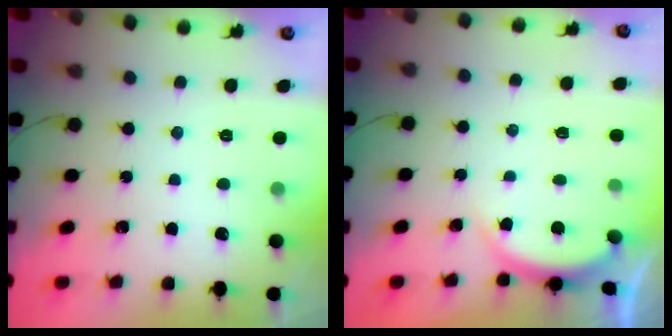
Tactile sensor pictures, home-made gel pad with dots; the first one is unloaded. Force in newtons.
{"total": 2.1, "press": 2.0, "slide": 0.5}